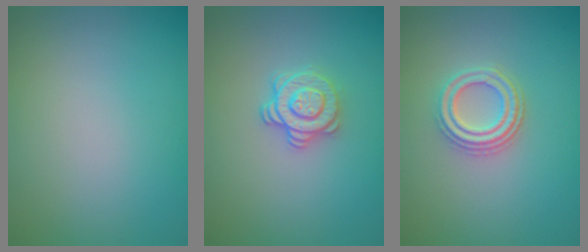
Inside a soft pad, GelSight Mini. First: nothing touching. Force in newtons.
{"total": 2.9, "press": 2.5, "slide": 1.4}
{"total": 3.2, "press": 2.8, "slide": 1.6}